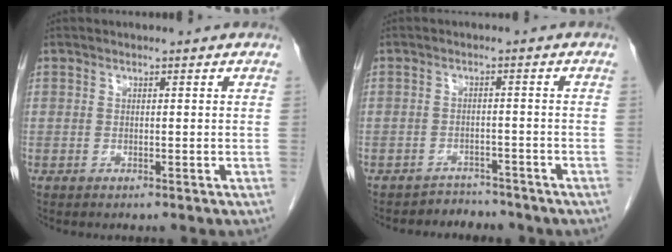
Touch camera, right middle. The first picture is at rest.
{"total": 3.7, "force": [-3.3, 1.6, -0.7], "torque": [0.010, 0.005, -0.050]}